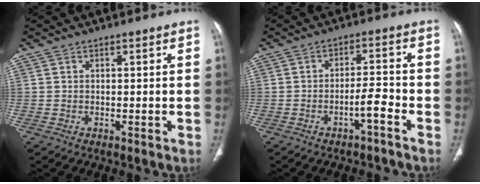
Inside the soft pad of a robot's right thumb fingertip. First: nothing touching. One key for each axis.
{"total": 4.3, "fx": -2.6, "fy": 0.6, "fz": 3.4, "tx": -0.059, "ty": 0.030, "tz": -0.043}